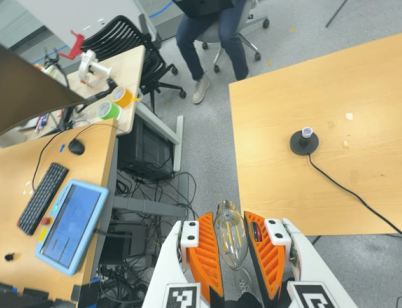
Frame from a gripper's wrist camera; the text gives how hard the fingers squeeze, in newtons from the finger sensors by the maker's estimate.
{"total": 10.9, "left": 11.1, "right": 10.8}